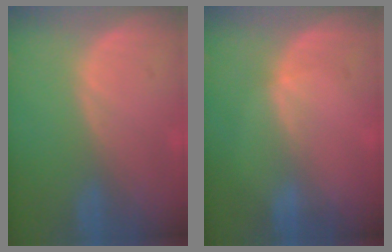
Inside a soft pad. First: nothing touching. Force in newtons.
{"total": 1.3, "press": 0.9, "slide": 0.9}